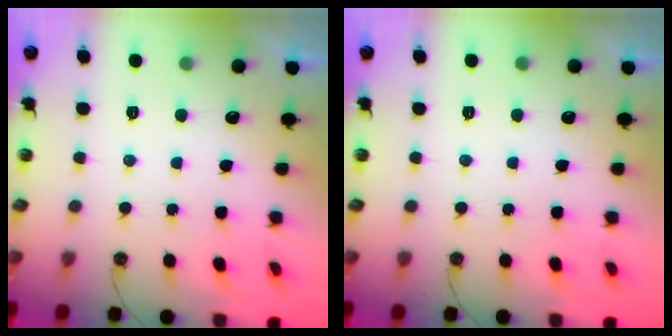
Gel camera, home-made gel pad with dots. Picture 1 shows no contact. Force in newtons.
{"total": 0.0}